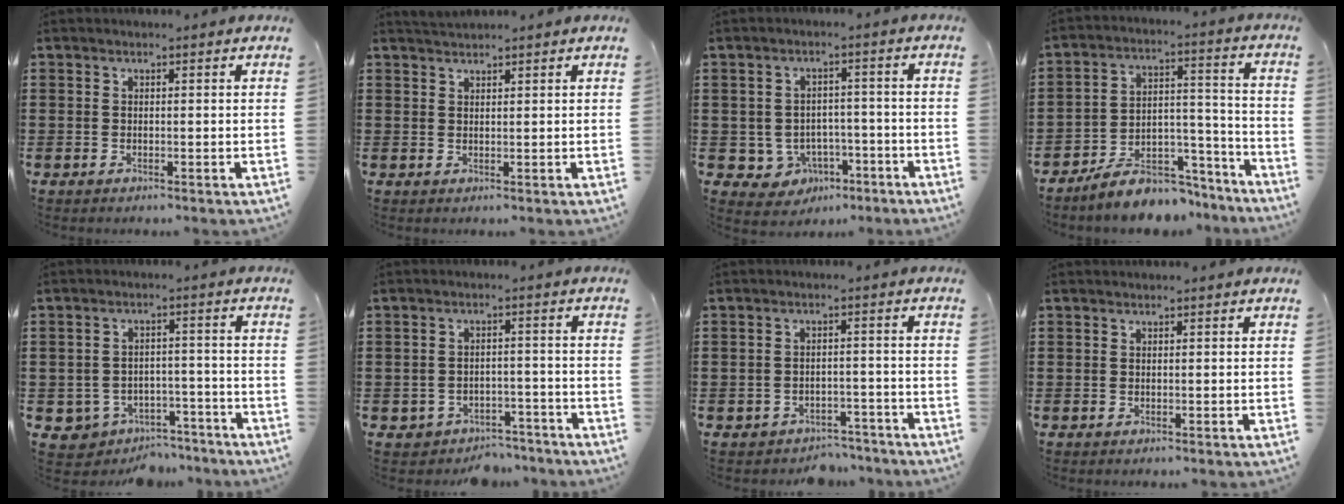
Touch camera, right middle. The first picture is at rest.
{"total": 1.5, "force": [1.5, 0.2, 0.2], "torque": [-0.007, 0.003, 0.029]}
{"total": 3.7, "force": [-2.0, 3.0, 0.9], "torque": [-0.030, 0.008, -0.040]}
{"total": 8.1, "force": [-7.1, 2.9, 2.6], "torque": [-0.046, 0.025, -0.133]}
{"total": 4.1, "force": [-3.6, 1.9, 0.5], "torque": [-0.026, 0.007, -0.077]}
{"total": 3.3, "force": [-3.2, 1.0, 0.0], "torque": [-0.010, 0.003, -0.069]}
{"total": 3.1, "force": [-3.0, 0.7, -0.1], "torque": [-0.007, 0.000, -0.066]}
{"total": 0.0}